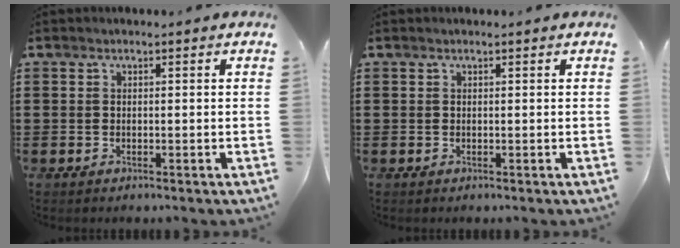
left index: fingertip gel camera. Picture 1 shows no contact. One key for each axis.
{"total": 0.0}